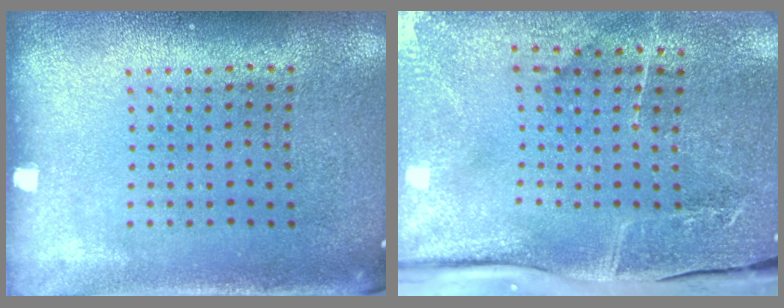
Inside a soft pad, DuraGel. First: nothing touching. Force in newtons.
{"total": 4.6, "press": 4.0, "slide": 2.4}